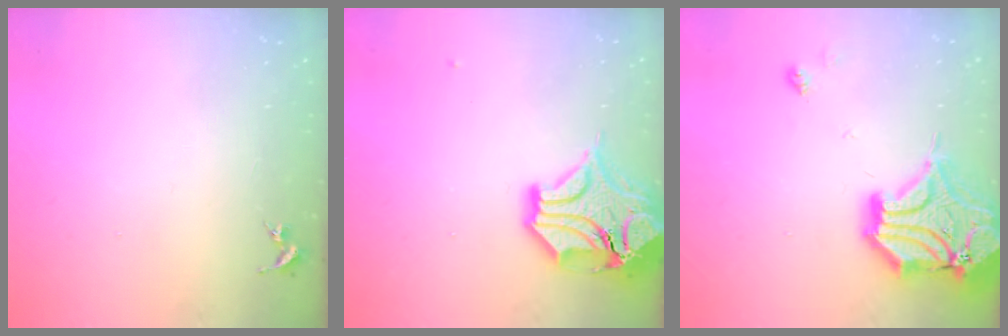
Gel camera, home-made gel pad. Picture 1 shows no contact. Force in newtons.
{"total": 16.7, "press": 16.5, "slide": 2.5}
{"total": 20.7, "press": 20.5, "slide": 3.1}